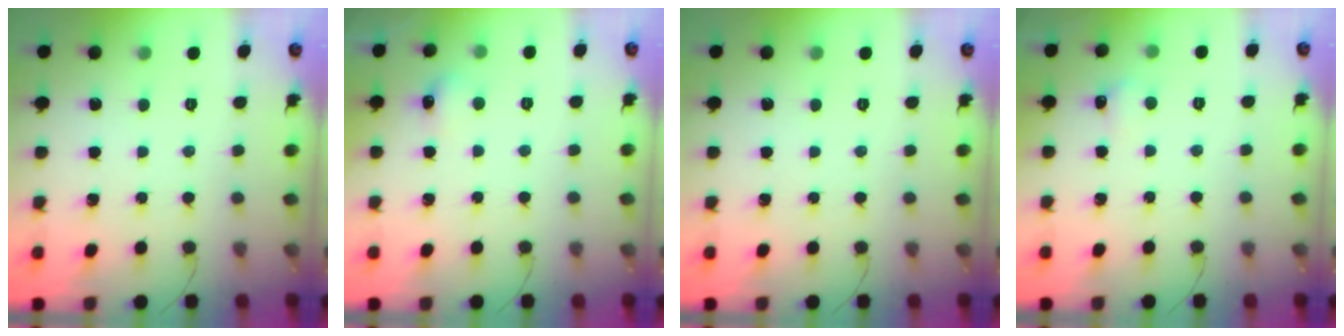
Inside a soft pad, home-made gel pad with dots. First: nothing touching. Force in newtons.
{"total": 5.3, "press": 5.1, "slide": 1.3}
{"total": 0.0}
{"total": 4.9, "press": 4.8, "slide": 1.3}